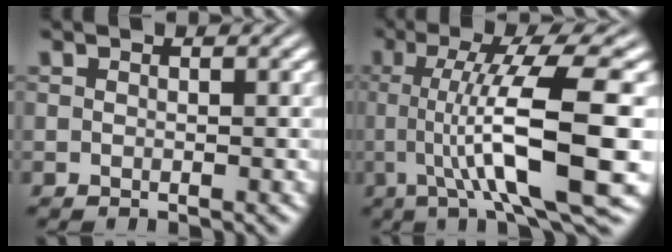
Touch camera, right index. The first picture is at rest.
{"total": 10.4, "force": [-0.1, 1.8, 10.2], "torque": [-0.154, -0.007, 0.007]}